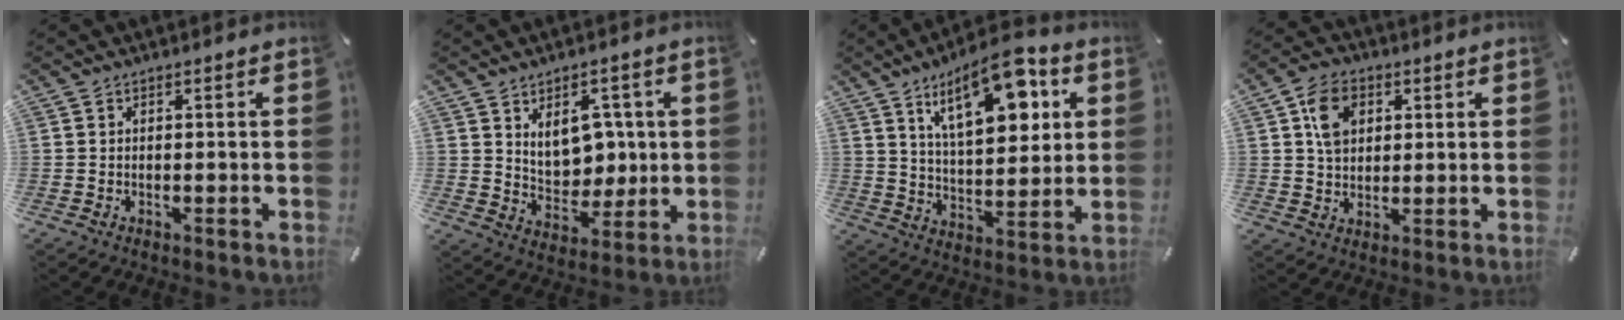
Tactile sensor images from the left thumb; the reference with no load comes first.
{"total": 9.5, "force": [3.5, 7.5, 4.6], "torque": [-0.073, -0.017, 0.068]}
{"total": 17.6, "force": [9.2, 7.8, 12.8], "torque": [-0.188, -0.037, 0.151]}
{"total": 8.3, "force": [2.8, 6.4, 4.4], "torque": [-0.075, 0.008, 0.052]}